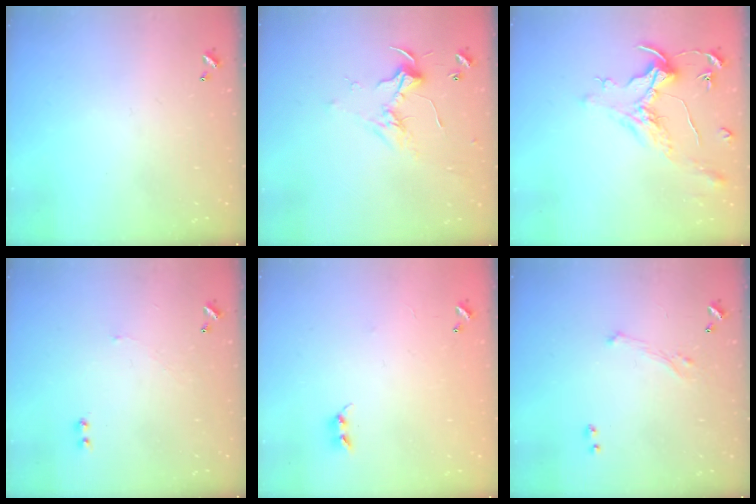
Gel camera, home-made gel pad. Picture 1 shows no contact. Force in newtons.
{"total": 1.3, "press": 1.2, "slide": 0.3}
{"total": 1.5, "press": 1.3, "slide": 0.7}
{"total": 1.6, "press": 1.5, "slide": 0.6}
{"total": 6.7, "press": 6.6, "slide": 0.7}
{"total": 0.7, "press": 0.0, "slide": 0.7}